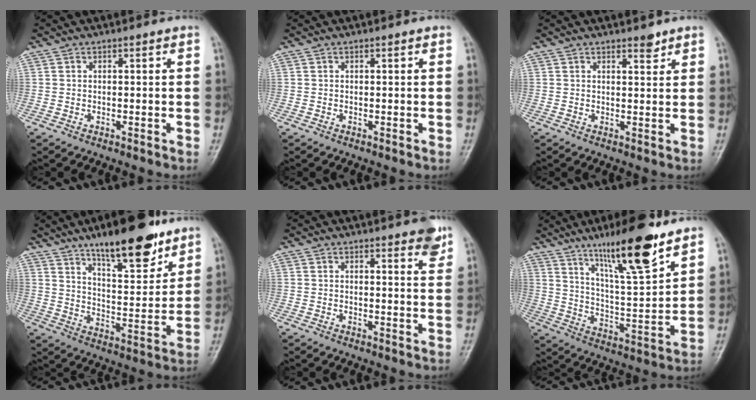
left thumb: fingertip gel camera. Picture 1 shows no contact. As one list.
[{"total": 0.0}, {"total": 2.2, "force": [1.8, 0.7, 1.1], "torque": [-0.007, -0.013, 0.027]}, {"total": 16.2, "force": [11.3, 4.8, 10.5], "torque": [-0.127, -0.068, 0.185]}, {"total": 4.1, "force": [2.9, 1.0, 2.7], "torque": [-0.022, -0.014, 0.032]}, {"total": 17.1, "force": [11.4, 3.0, 12.4], "torque": [-0.189, -0.064, 0.199]}]